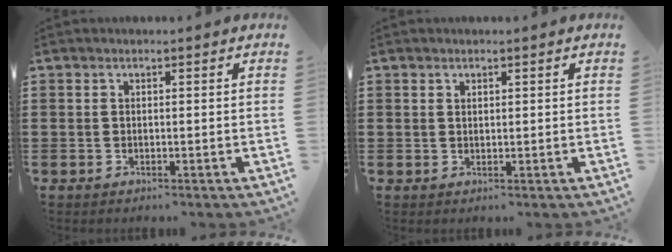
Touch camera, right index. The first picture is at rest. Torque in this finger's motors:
{"motor_torque": [-0.32, -0.07, -0.08, -0.01]}